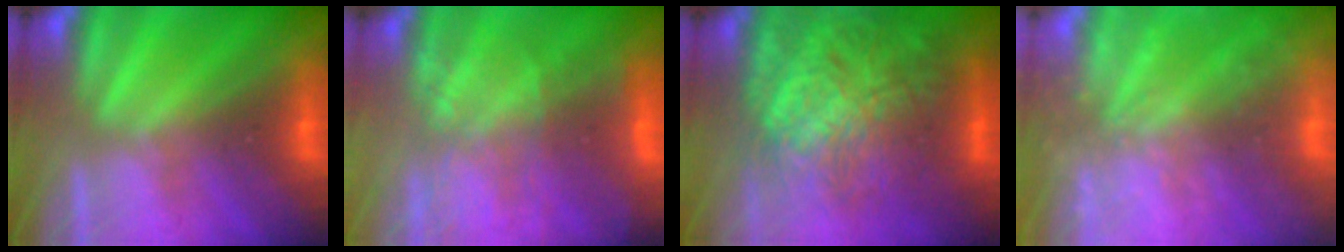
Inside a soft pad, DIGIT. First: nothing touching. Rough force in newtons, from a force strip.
{"total": 7.9}
{"total": 9.3}
{"total": 8.7}